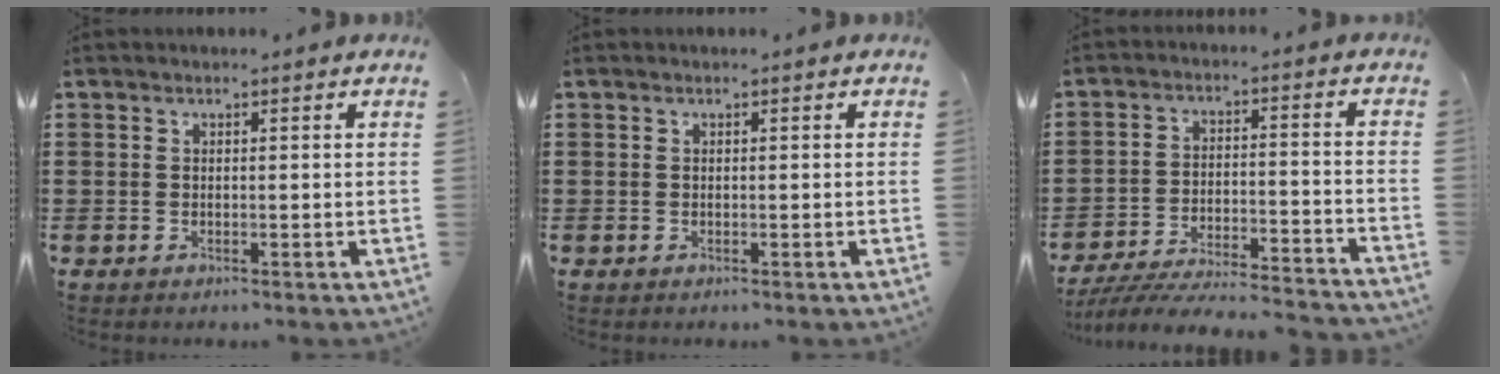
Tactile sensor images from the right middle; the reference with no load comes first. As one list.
[{"total": 0.0}, {"total": 6.7, "force": [-6.4, 0.3, 1.9], "torque": [-0.038, -0.003, -0.126]}]